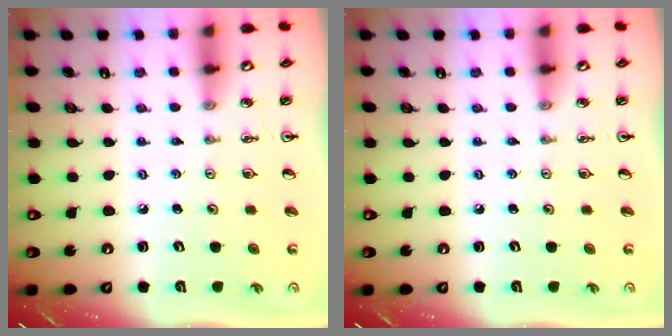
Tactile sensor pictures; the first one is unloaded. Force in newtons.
{"total": 0.0}